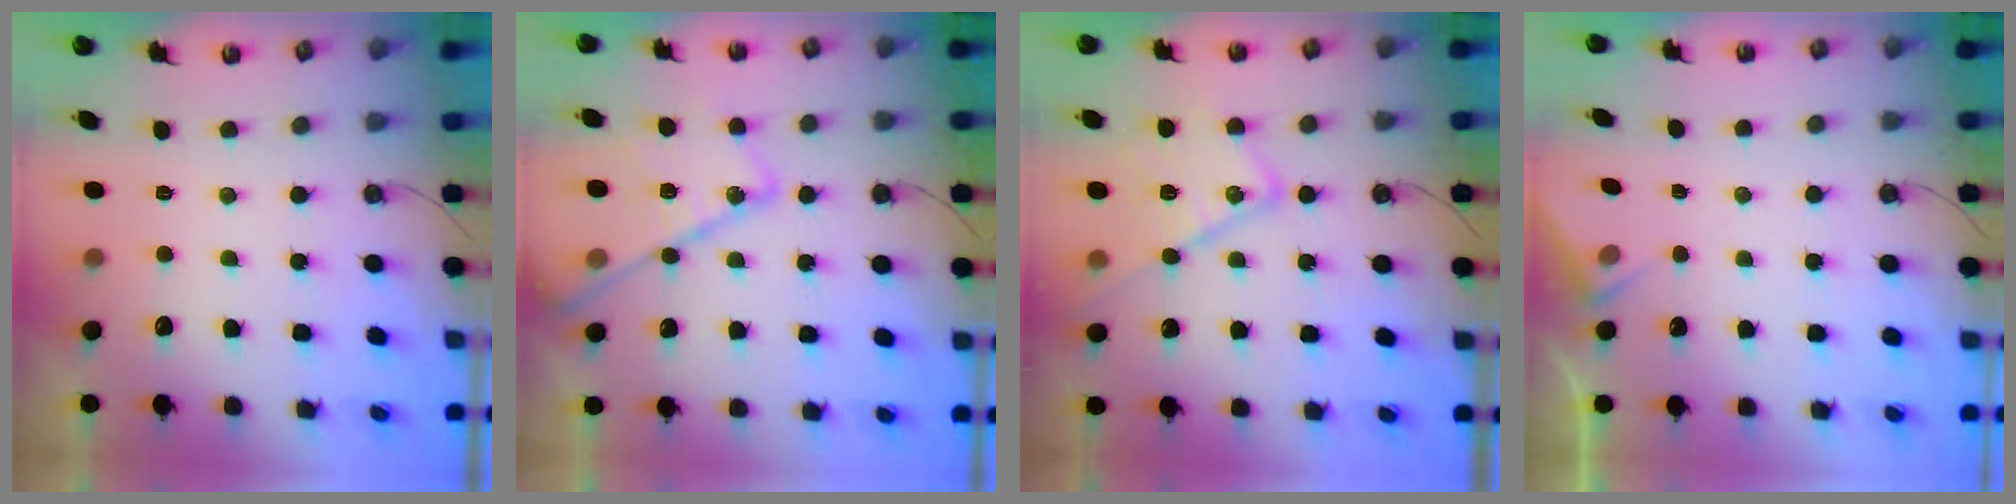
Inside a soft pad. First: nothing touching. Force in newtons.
{"total": 19.6, "press": 19.5, "slide": 1.9}
{"total": 16.1, "press": 16.0, "slide": 1.2}
{"total": 4.4, "press": 4.4, "slide": 0.5}